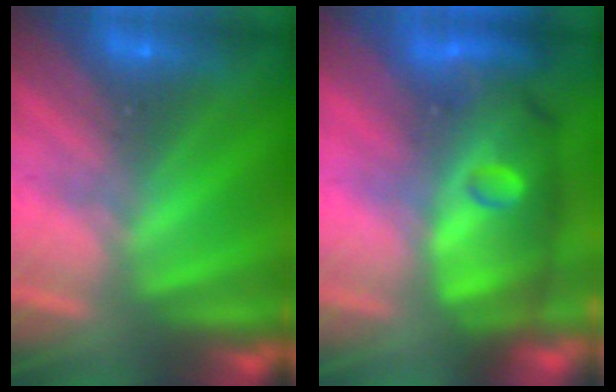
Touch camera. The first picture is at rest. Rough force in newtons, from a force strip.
{"total": 11.1}